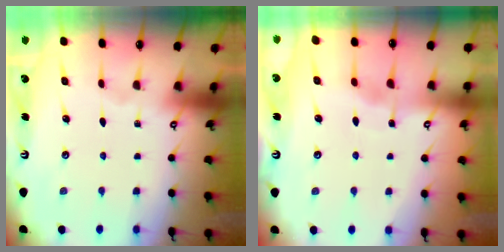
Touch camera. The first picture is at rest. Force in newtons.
{"total": 3.3, "press": 3.2, "slide": 0.5}